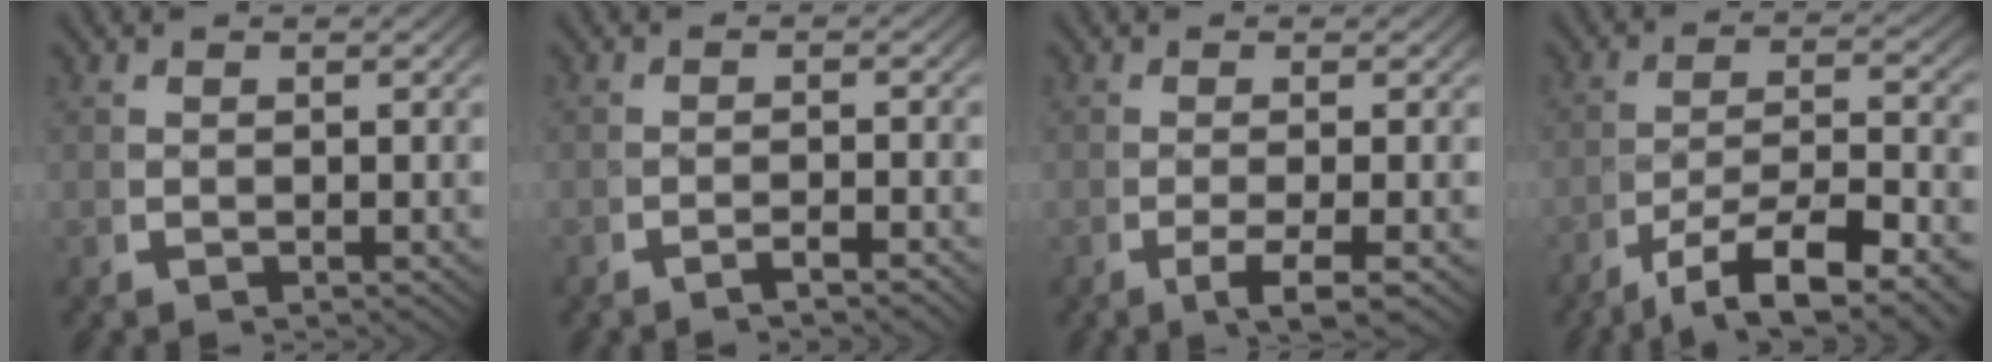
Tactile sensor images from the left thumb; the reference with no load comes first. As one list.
[{"total": 1.6, "force": [-1.3, -0.1, 1.0], "torque": [-0.014, 0.006, -0.030]}, {"total": 3.1, "force": [-1.3, 0.7, 2.7], "torque": [-0.059, -0.008, -0.019]}, {"total": 8.0, "force": [-2.9, 3.8, 6.4], "torque": [-0.114, -0.024, -0.037]}]